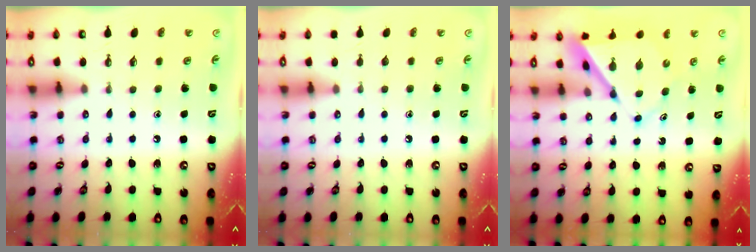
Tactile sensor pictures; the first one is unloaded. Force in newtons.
{"total": 0.0}
{"total": 7.5, "press": 7.5, "slide": 0.7}